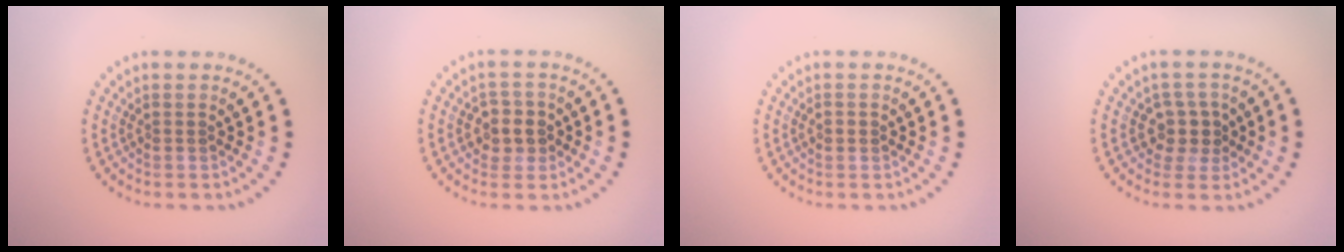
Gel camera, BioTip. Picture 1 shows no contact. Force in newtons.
{"total": 2.4, "press": 2.2, "slide": 0.7}
{"total": 0.9, "press": 0.9, "slide": 0.1}
{"total": 2.5, "press": 2.1, "slide": 1.4}